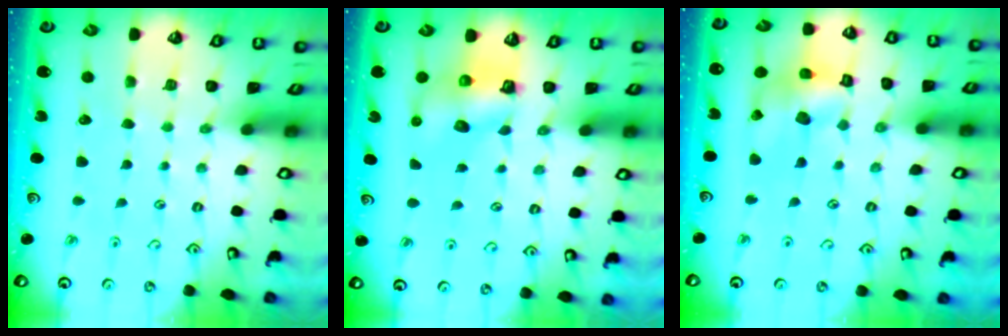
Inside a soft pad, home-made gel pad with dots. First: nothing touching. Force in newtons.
{"total": 7.0, "press": 7.0, "slide": 0.9}
{"total": 13.3, "press": 13.2, "slide": 1.8}